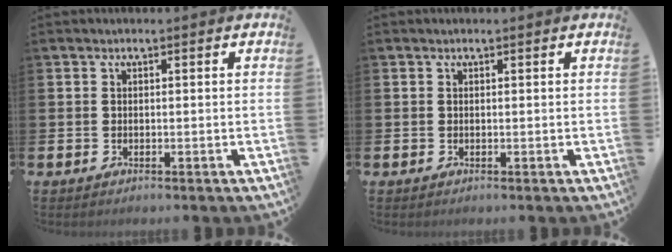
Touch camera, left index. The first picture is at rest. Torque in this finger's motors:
{"motor_torque": [-0.43, -0.67, -0.06, -0.01]}